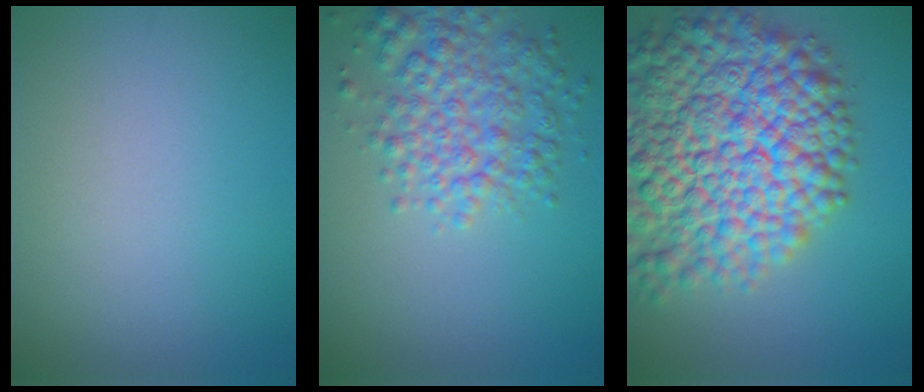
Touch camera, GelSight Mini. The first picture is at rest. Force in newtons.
{"total": 5.2, "press": 5.2, "slide": 0.1}
{"total": 15.0, "press": 15.0, "slide": 0.7}